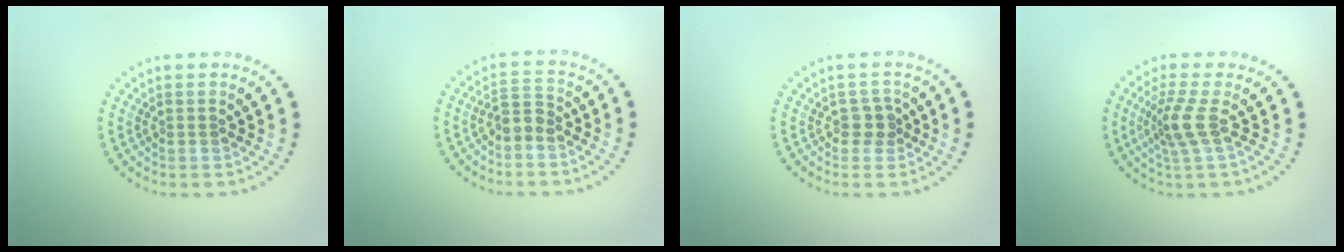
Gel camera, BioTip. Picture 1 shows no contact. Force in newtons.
{"total": 1.8, "press": 1.5, "slide": 1.0}
{"total": 1.4, "press": 1.3, "slide": 0.6}
{"total": 2.8, "press": 2.1, "slide": 1.9}